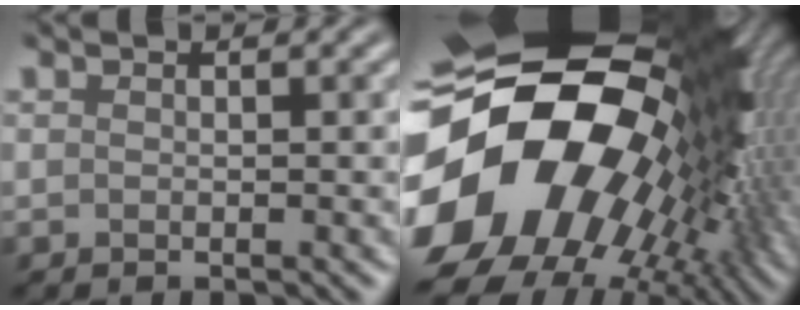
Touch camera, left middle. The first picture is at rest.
{"total": 20.4, "force": [-0.6, 14.6, 14.3], "torque": [-0.308, -0.049, 0.028]}